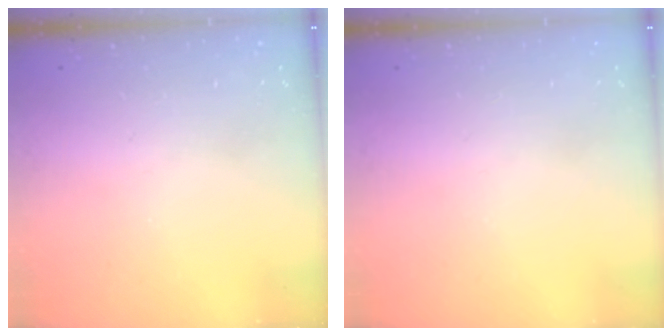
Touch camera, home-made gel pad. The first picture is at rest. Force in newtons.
{"total": 0.0}